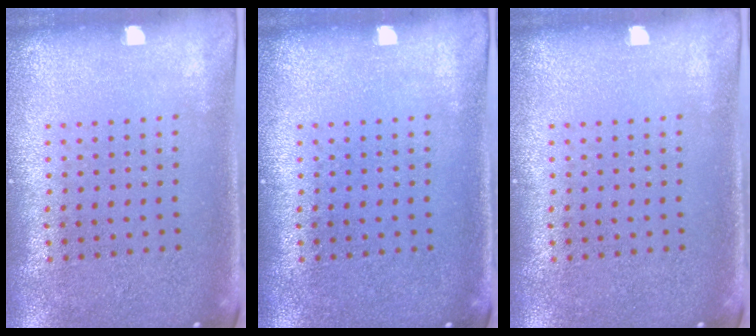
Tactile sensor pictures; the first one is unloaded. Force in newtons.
{"total": 0.0}
{"total": 0.0}